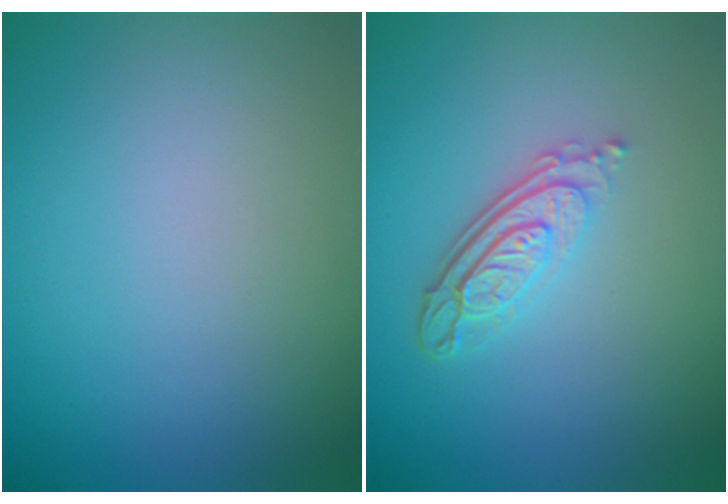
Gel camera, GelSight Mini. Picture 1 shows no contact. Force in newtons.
{"total": 4.0, "press": 2.9, "slide": 2.7}